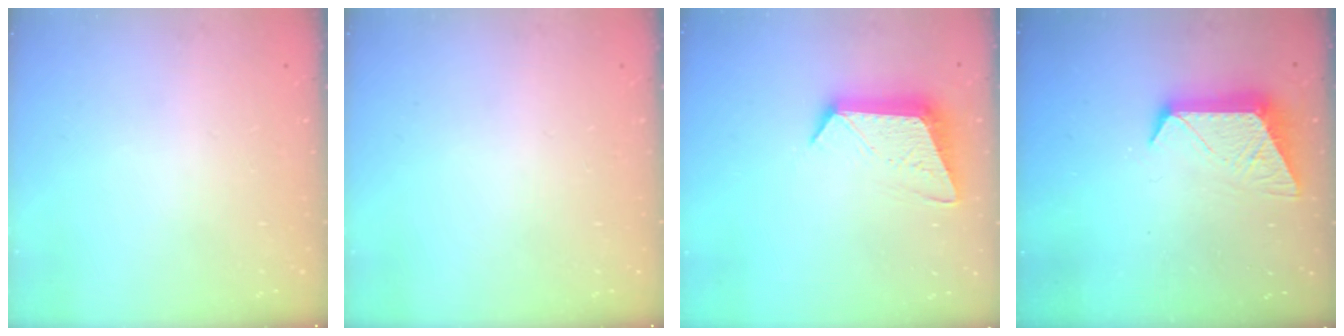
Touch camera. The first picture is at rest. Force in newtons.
{"total": 0.0}
{"total": 12.2, "press": 12.1, "slide": 0.8}
{"total": 10.0, "press": 10.0, "slide": 0.5}